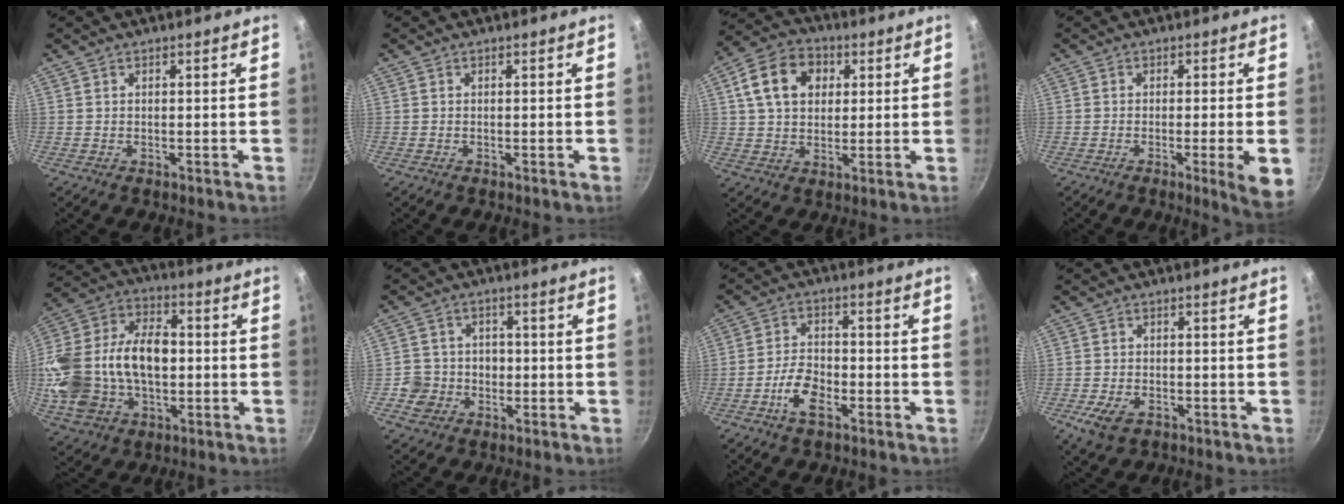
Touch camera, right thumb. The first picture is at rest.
{"total": 0.0}
{"total": 12.5, "force": [3.6, 9.3, 7.5], "torque": [-0.115, 0.010, 0.049]}
{"total": 7.0, "force": [-1.9, 0.4, 6.7], "torque": [-0.095, 0.000, -0.026]}
{"total": 23.3, "force": [-1.1, 15.8, 17.1], "torque": [-0.313, 0.039, -0.012]}
{"total": 6.2, "force": [-1.7, 5.8, 1.2], "torque": [0.015, 0.022, -0.033]}
{"total": 7.1, "force": [-3.3, 3.6, 5.1], "torque": [-0.091, 0.028, -0.065]}
{"total": 5.7, "force": [-2.6, 3.5, 3.7], "torque": [-0.077, 0.004, -0.045]}